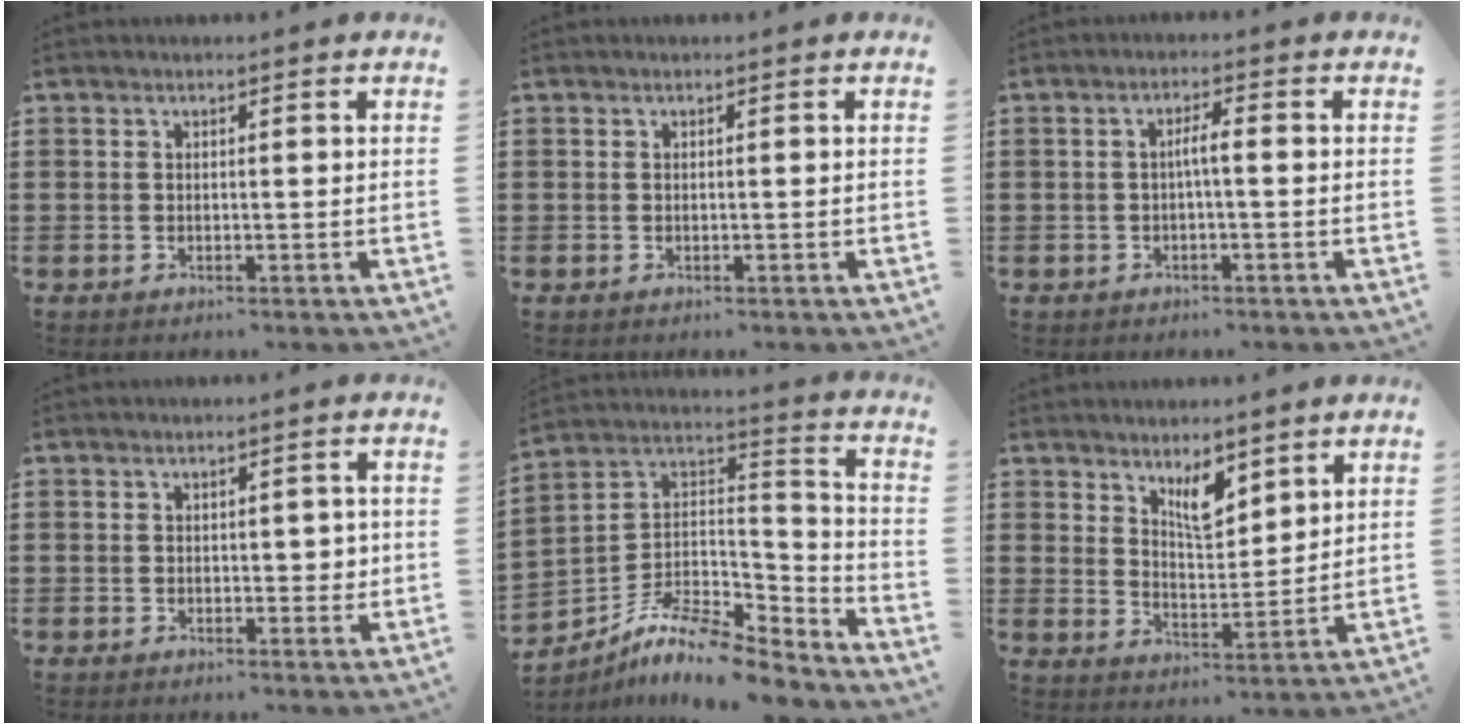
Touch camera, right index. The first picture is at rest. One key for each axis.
{"total": 0.0}
{"total": 2.5, "fx": -0.3, "fy": 0.3, "fz": 2.5, "tx": -0.048, "ty": 0.003, "tz": -0.009}
{"total": 2.4, "fx": 0.2, "fy": 1.4, "fz": 1.9, "tx": -0.020, "ty": 0.000, "tz": -0.001}
{"total": 10.1, "fx": -8.4, "fy": 2.7, "fz": 4.8, "tx": -0.100, "ty": 0.012, "tz": -0.170}
{"total": 6.0, "fx": 4.2, "fy": 2.6, "fz": 3.3, "tx": -0.053, "ty": -0.014, "tz": 0.072}